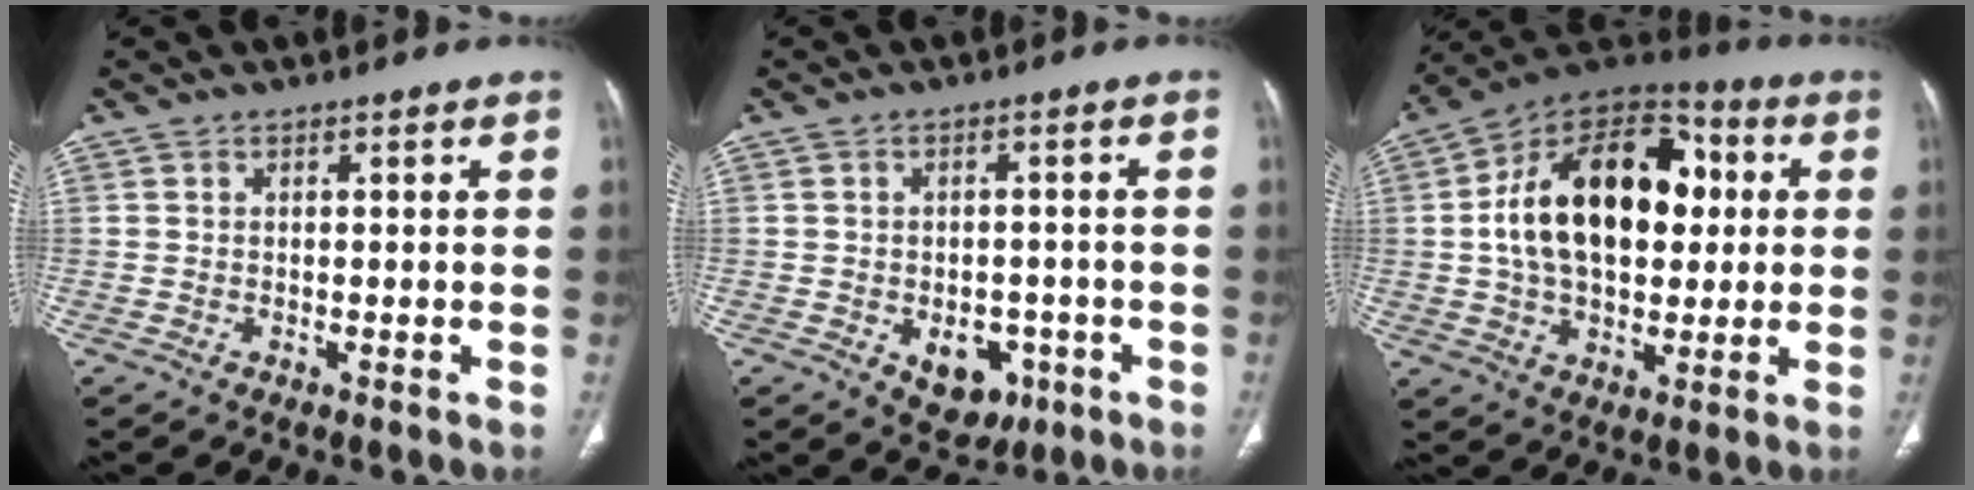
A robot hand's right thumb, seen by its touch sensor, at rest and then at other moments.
{"total": 6.0, "force": [-2.3, 4.3, 3.5], "torque": [-0.023, 0.012, -0.020]}
{"total": 23.9, "force": [3.0, 14.9, 18.5], "torque": [-0.281, 0.022, 0.044]}